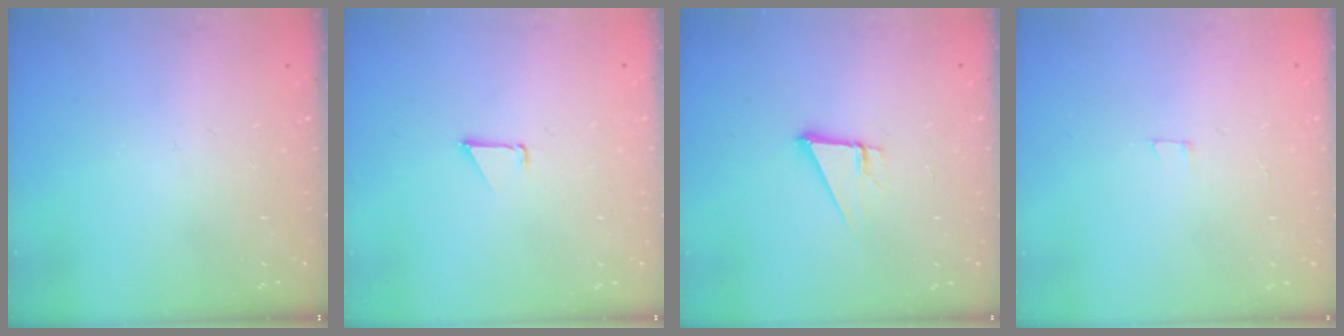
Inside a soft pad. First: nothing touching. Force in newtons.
{"total": 0.7, "press": 0.7, "slide": 0.1}
{"total": 3.7, "press": 3.7, "slide": 0.2}
{"total": 1.8, "press": 1.8, "slide": 0.1}